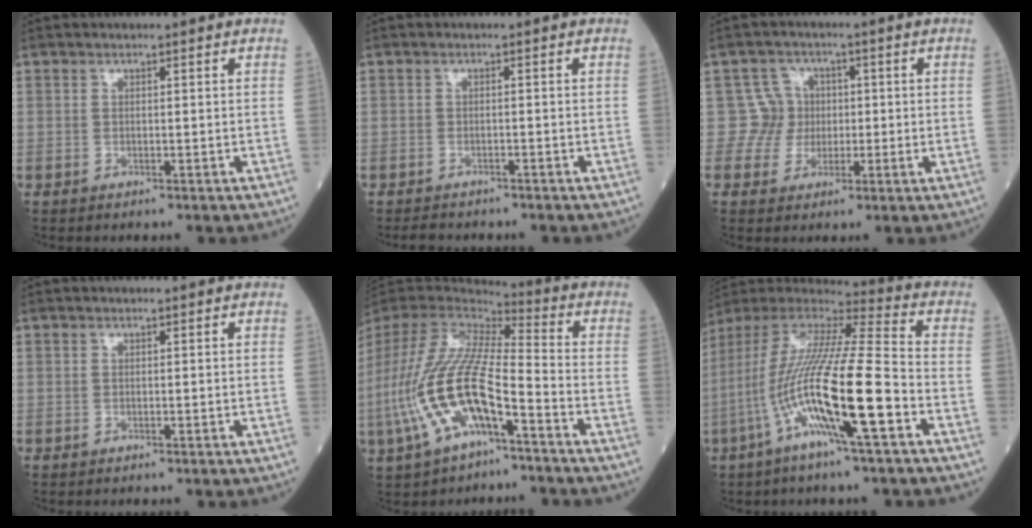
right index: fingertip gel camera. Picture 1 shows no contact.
{"total": 2.5, "force": [-2.2, 0.9, 0.5], "torque": [-0.014, -0.005, -0.034]}
{"total": 4.6, "force": [0.0, 4.6, -0.2], "torque": [0.021, 0.013, -0.002]}
{"total": 0.0}
{"total": 18.4, "force": [-7.3, 5.6, 15.9], "torque": [-0.369, -0.015, -0.135]}
{"total": 19.2, "force": [-6.6, 1.2, 18.0], "torque": [-0.370, -0.019, -0.130]}